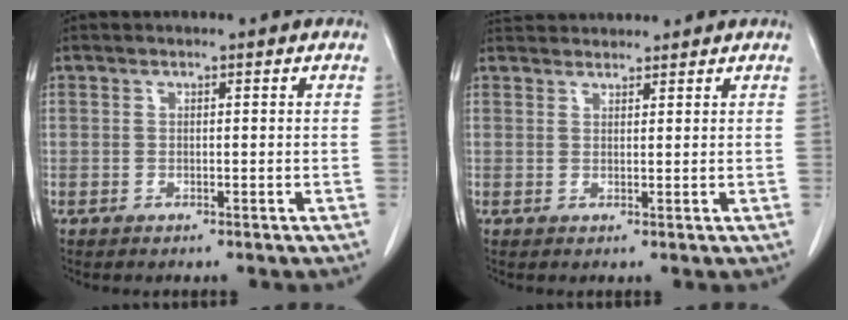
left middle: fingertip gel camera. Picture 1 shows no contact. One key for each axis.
{"total": 3.7, "fx": 3.7, "fy": 0.5, "fz": 0.2, "tx": -0.007, "ty": 0.029, "tz": 0.066}